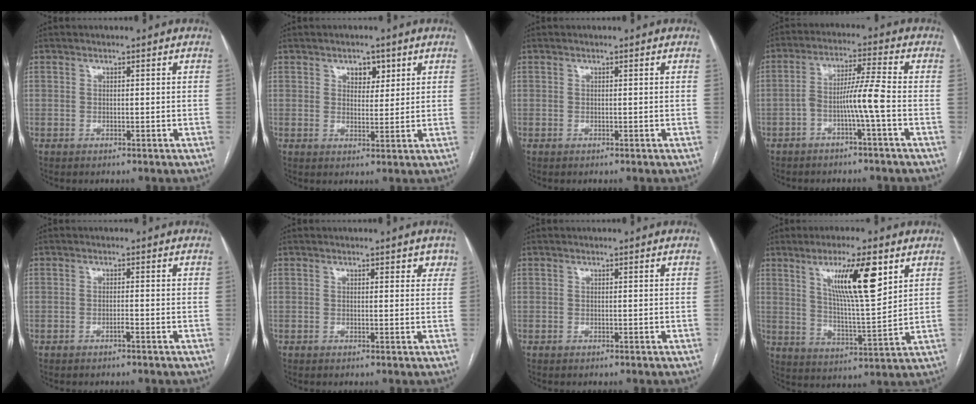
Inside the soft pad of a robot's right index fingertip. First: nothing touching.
{"total": 3.5, "force": [1.9, 2.1, 2.0], "torque": [-0.025, 0.003, 0.030]}
{"total": 0.0}
{"total": 6.3, "force": [-2.3, -0.9, 5.7], "torque": [-0.106, 0.015, -0.042]}
{"total": 0.8, "force": [-0.6, -0.1, 0.6], "torque": [-0.012, 0.001, -0.010]}
{"total": 2.2, "force": [1.5, 1.1, 1.1], "torque": [0.001, 0.003, 0.012]}
{"total": 0.0}
{"total": 12.3, "force": [5.9, 1.4, 10.7], "torque": [-0.186, -0.004, 0.102]}